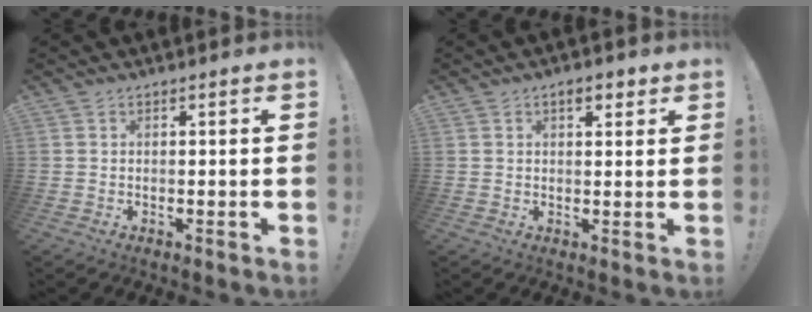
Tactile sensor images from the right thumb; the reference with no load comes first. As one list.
[{"total": 4.1, "force": [2.4, 1.9, 2.7], "torque": [-0.032, -0.005, 0.039]}]